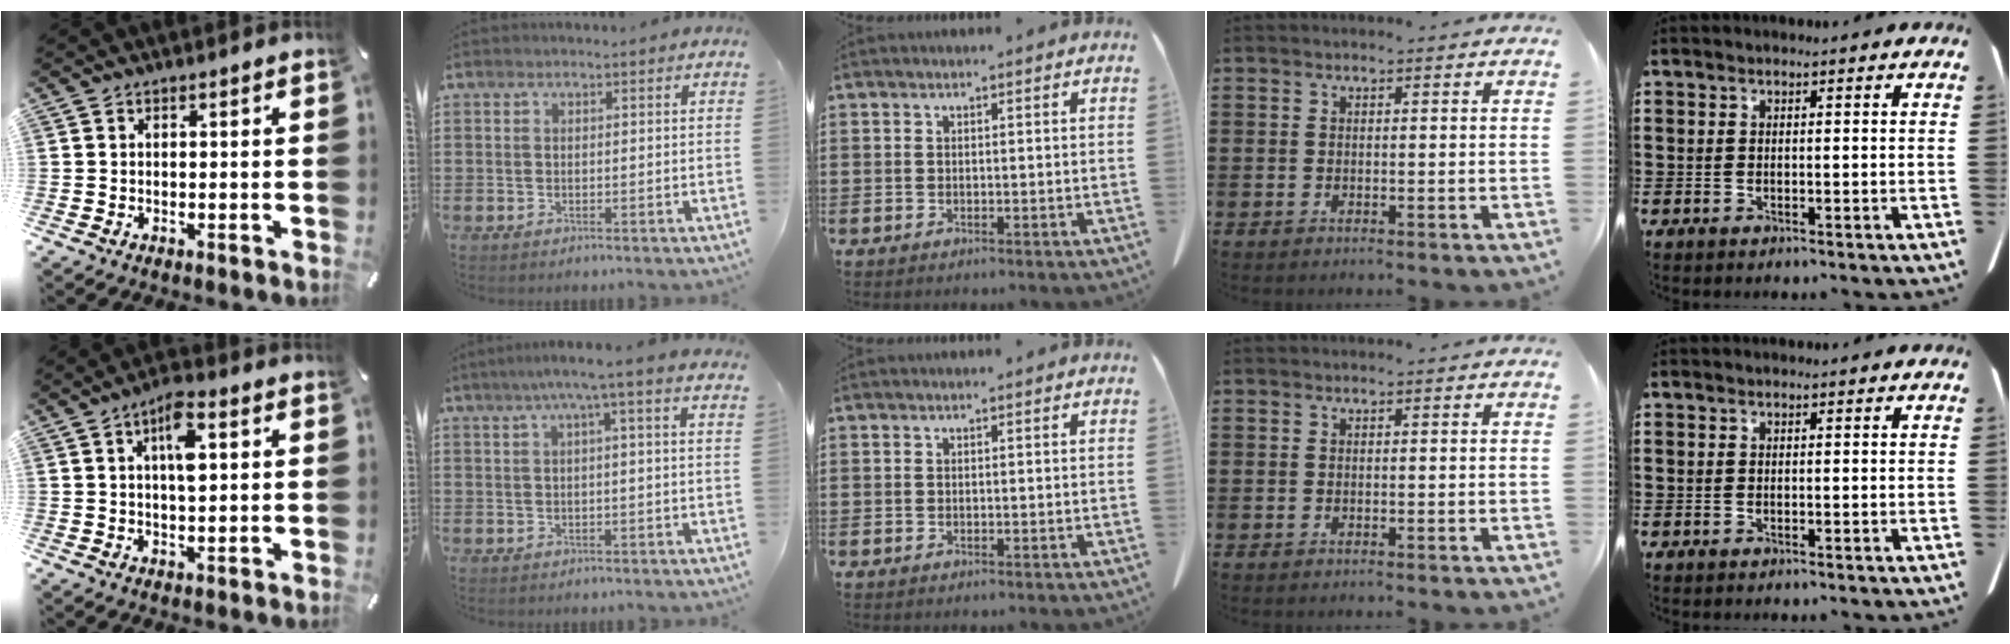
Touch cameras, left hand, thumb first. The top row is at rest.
{"thumb": {"total": 7.3, "force": [2.2, 2.7, 6.4], "torque": [-0.107, -0.001, 0.031]}, "index": {"total": 3.2, "force": [1.1, -0.7, 2.9], "torque": [-0.056, -0.001, 0.016]}}